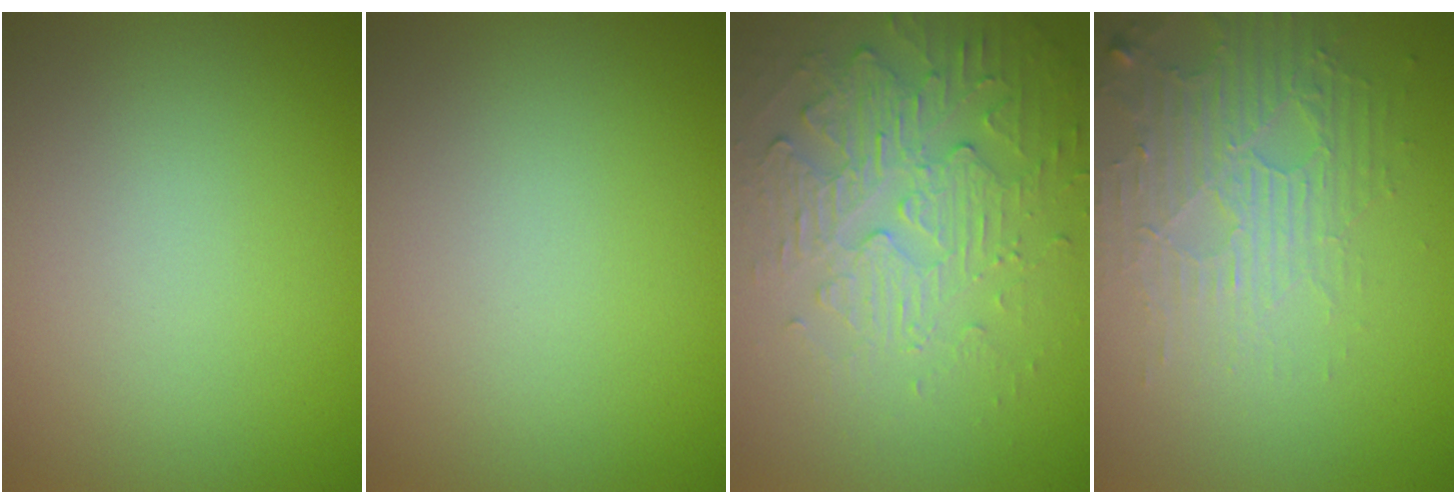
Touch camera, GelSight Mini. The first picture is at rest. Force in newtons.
{"total": 0.0}
{"total": 4.3, "press": 3.5, "slide": 2.6}
{"total": 3.9, "press": 3.5, "slide": 1.6}